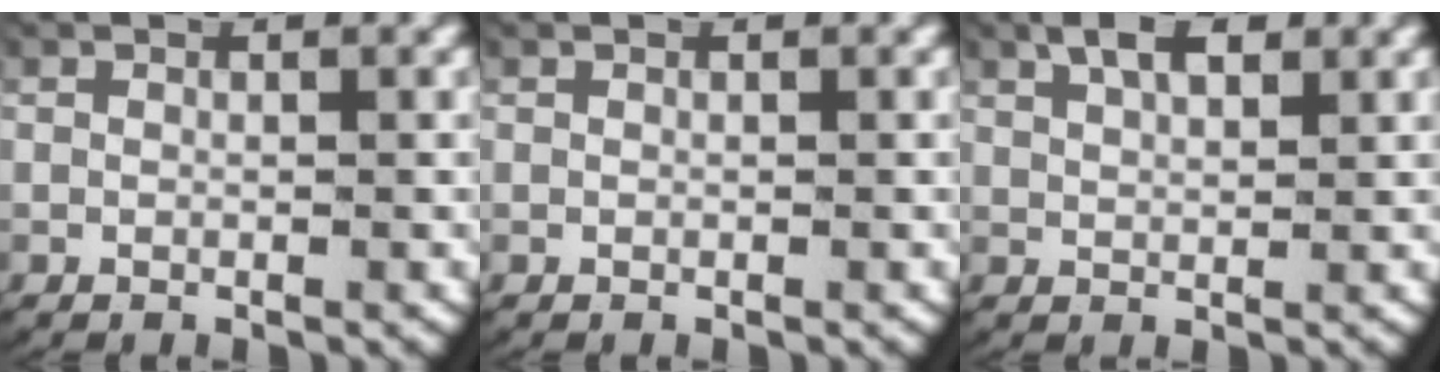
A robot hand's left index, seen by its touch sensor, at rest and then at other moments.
{"total": 0.0}
{"total": 3.5, "force": [2.4, 1.3, 2.2], "torque": [-0.039, 0.003, 0.044]}